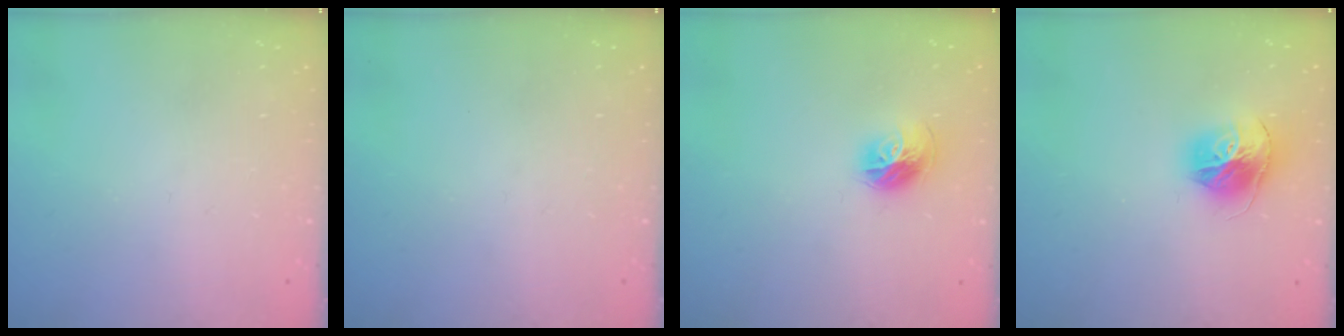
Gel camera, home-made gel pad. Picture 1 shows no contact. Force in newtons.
{"total": 0.0}
{"total": 10.0, "press": 9.9, "slide": 1.2}
{"total": 14.8, "press": 14.7, "slide": 1.6}